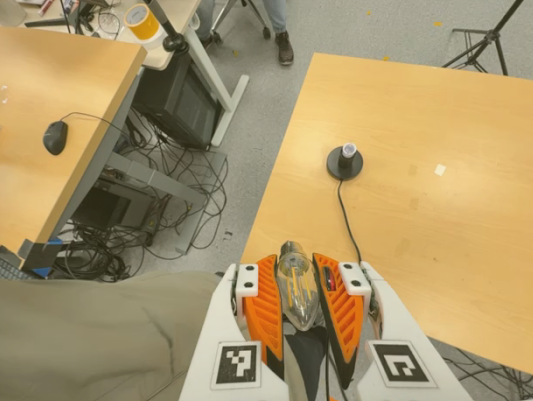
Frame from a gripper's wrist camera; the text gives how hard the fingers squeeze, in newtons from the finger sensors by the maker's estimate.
{"total": 21.8, "left": 23.6, "right": 20.0}